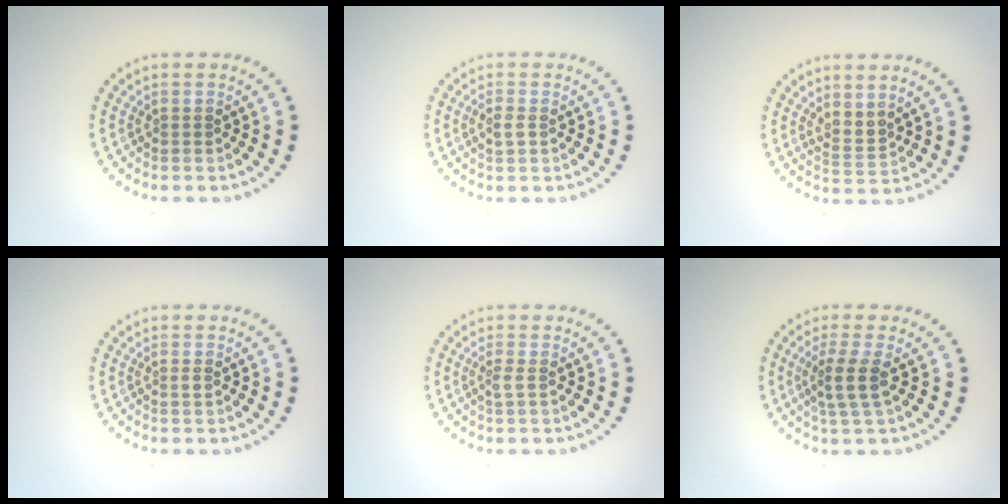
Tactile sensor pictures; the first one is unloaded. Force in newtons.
{"total": 1.2, "press": 1.2, "slide": 0.2}
{"total": 2.0, "press": 1.4, "slide": 1.4}
{"total": 0.5, "press": 0.3, "slide": 0.4}
{"total": 0.9, "press": 0.6, "slide": 0.6}
{"total": 2.7, "press": 2.1, "slide": 1.7}